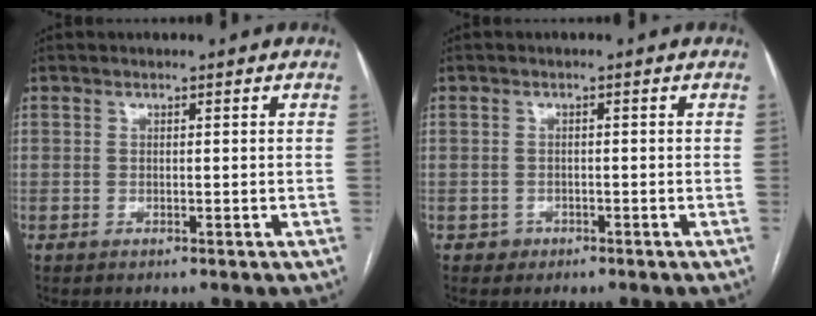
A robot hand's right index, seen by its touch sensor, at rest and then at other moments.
{"total": 1.4, "force": [-0.8, 1.1, -0.1], "torque": [0.003, 0.006, -0.013]}